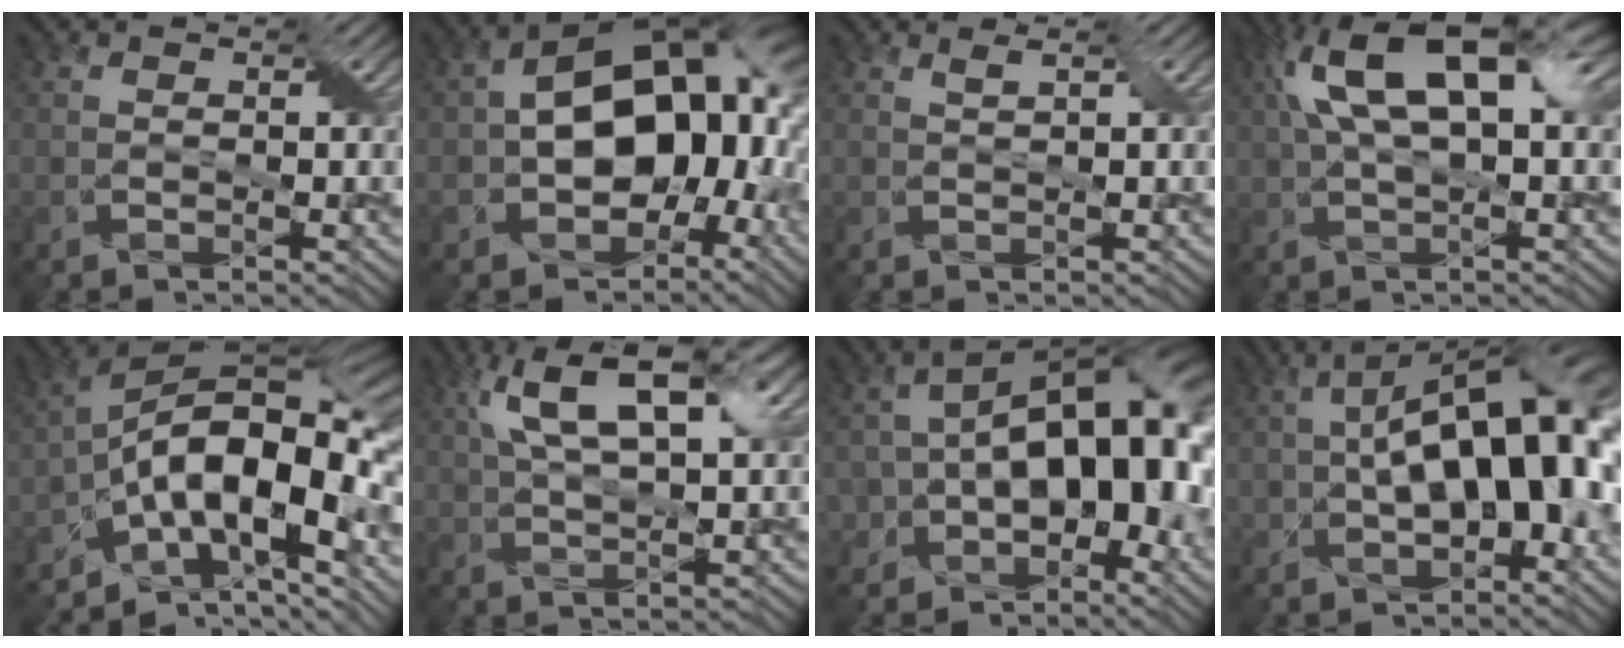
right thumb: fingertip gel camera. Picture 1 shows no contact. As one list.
[{"total": 15.6, "force": [-1.0, 10.4, 11.6], "torque": [-0.168, -0.006, -0.023]}, {"total": 1.1, "force": [0.8, -0.7, 0.2], "torque": [-0.011, 0.002, 0.014]}, {"total": 13.3, "force": [4.2, 5.4, 11.4], "torque": [-0.211, 0.020, 0.067]}, {"total": 16.6, "force": [-5.2, 8.3, 13.4], "torque": [-0.208, 0.009, -0.106]}, {"total": 10.7, "force": [4.9, 3.1, 9.0], "torque": [-0.171, 0.015, 0.079]}, {"total": 16.3, "force": [-2.1, 9.6, 13.0], "torque": [-0.181, -0.008, -0.033]}, {"total": 15.3, "force": [-0.5, 7.8, 13.1], "torque": [-0.181, 0.008, -0.018]}]